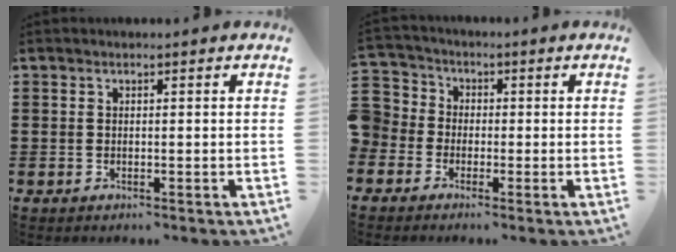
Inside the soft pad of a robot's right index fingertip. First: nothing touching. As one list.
[{"total": 4.2, "force": [-1.7, 3.9, 0.2], "torque": [-0.046, 0.003, -0.046]}]